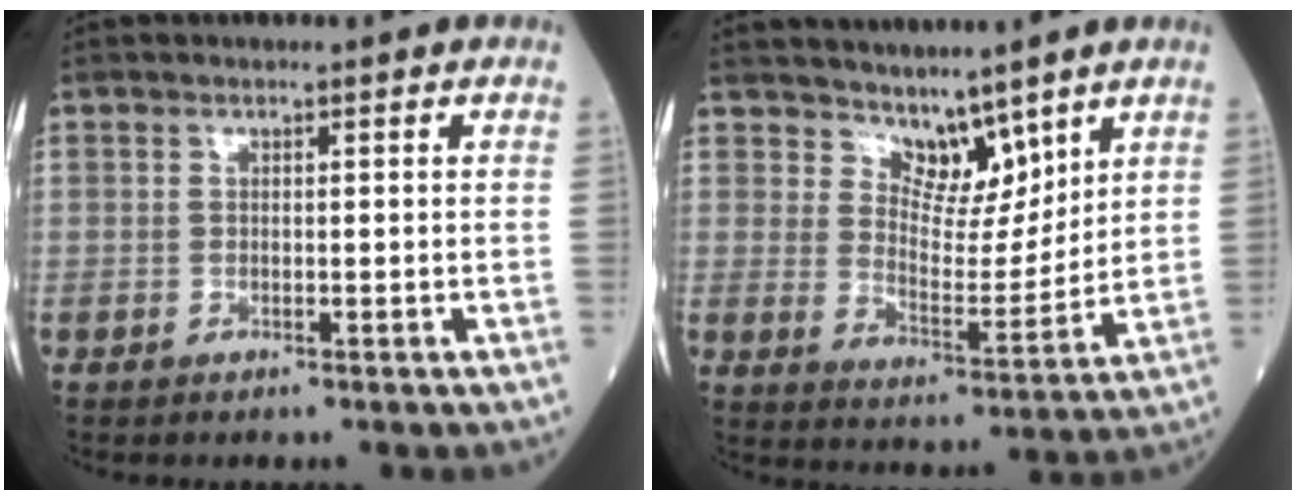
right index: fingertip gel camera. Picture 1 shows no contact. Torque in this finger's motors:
{"motor_torque": [-0.64, 0.51, -0.14, -0.03]}